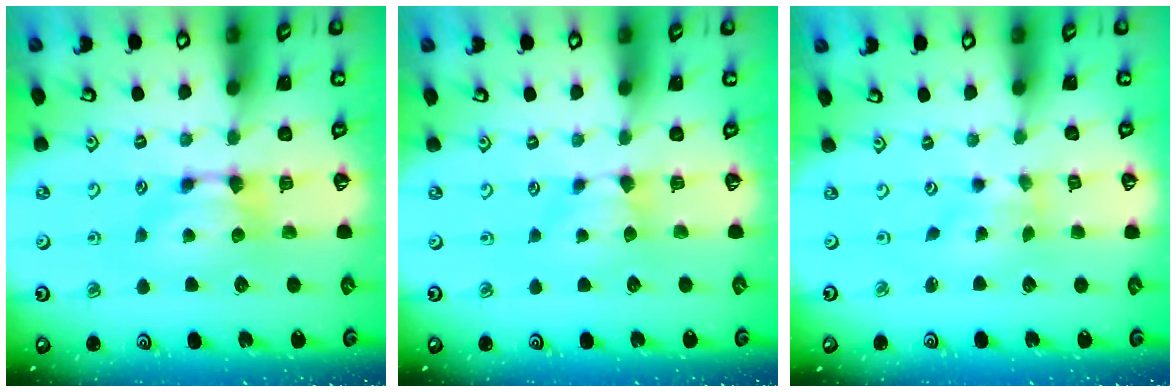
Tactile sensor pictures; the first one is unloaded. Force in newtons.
{"total": 1.6, "press": 1.4, "slide": 0.7}
{"total": 2.0, "press": 1.7, "slide": 1.1}